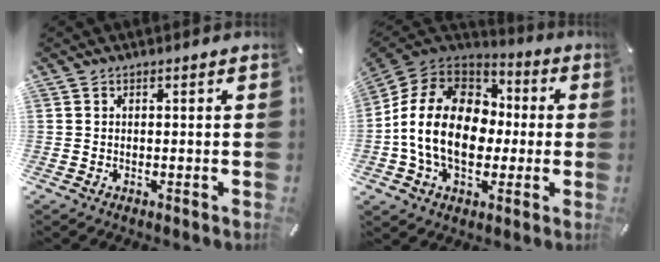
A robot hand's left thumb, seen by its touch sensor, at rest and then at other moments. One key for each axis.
{"total": 19.8, "fx": -1.9, "fy": 15.0, "fz": 12.7, "tx": -0.256, "ty": 0.028, "tz": -0.028}